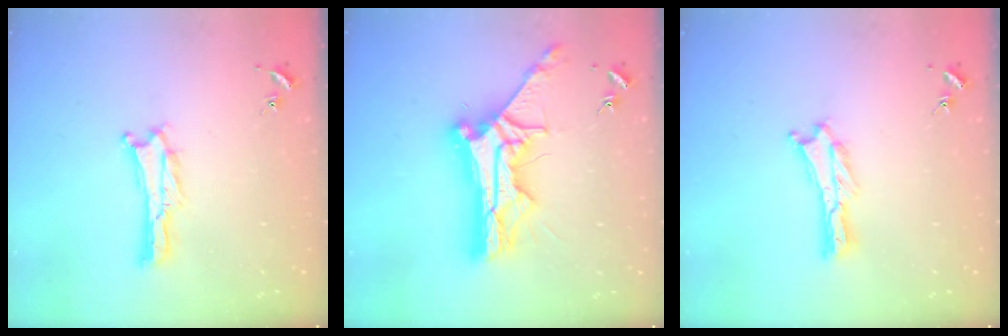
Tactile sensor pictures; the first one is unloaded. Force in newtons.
{"total": 13.3, "press": 13.3, "slide": 1.1}
{"total": 0.7, "press": 0.7, "slide": 0.2}